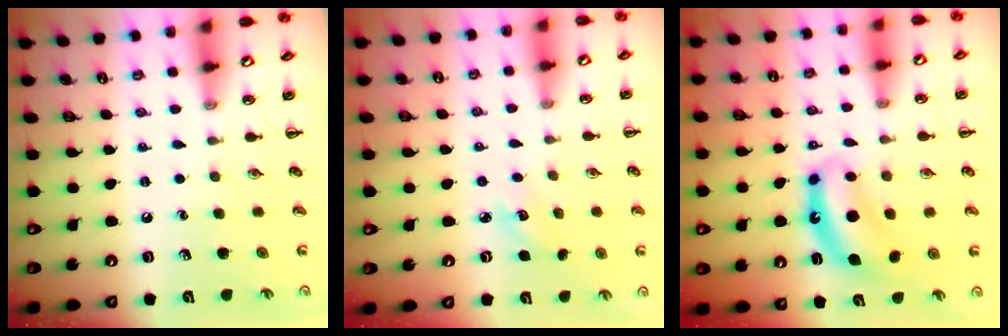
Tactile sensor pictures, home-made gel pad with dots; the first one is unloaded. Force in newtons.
{"total": 3.9, "press": 3.8, "slide": 1.1}
{"total": 8.2, "press": 8.0, "slide": 1.6}